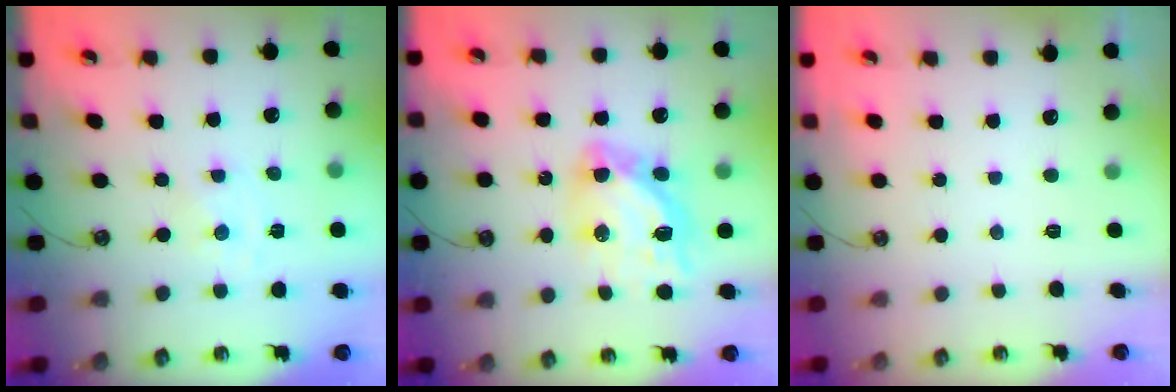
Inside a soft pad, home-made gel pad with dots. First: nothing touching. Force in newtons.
{"total": 13.6, "press": 13.5, "slide": 1.7}
{"total": 0.0}